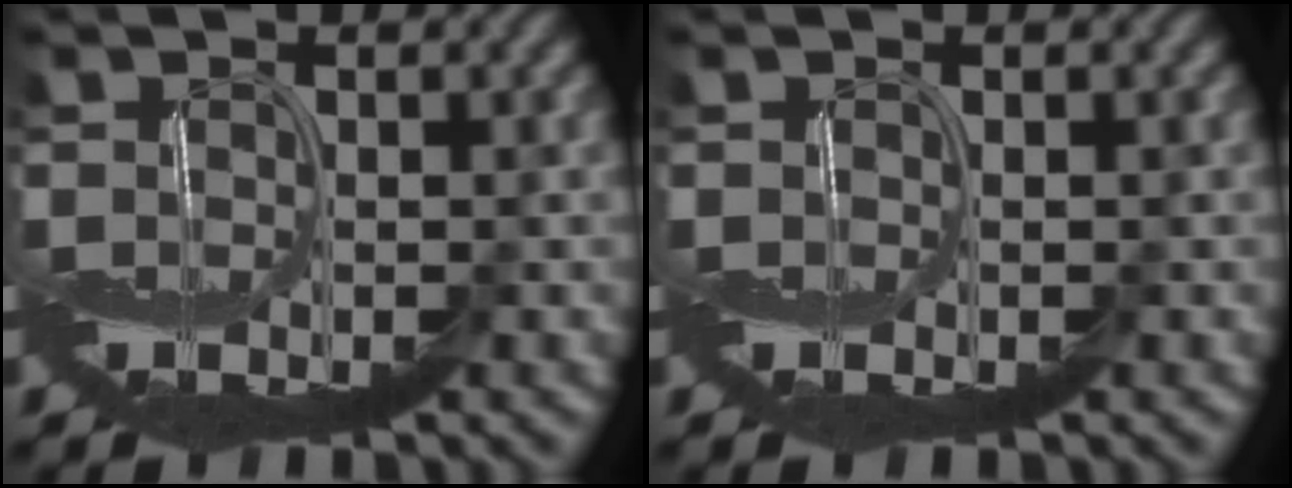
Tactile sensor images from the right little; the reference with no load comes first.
{"total": 0.0}